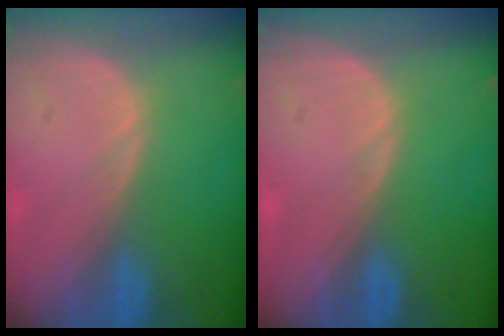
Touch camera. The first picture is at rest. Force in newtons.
{"total": 0.0}